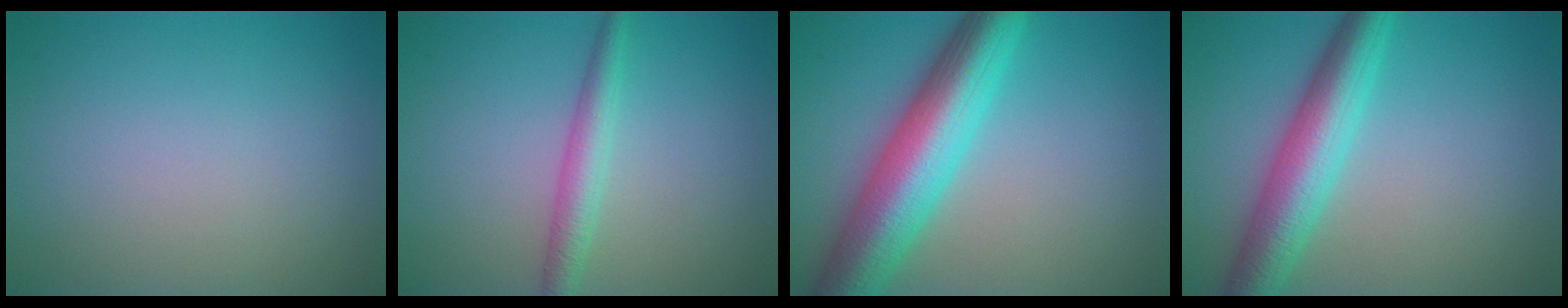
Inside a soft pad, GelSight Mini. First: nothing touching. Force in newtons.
{"total": 2.7, "press": 2.7, "slide": 0.0}
{"total": 9.4, "press": 9.4, "slide": 0.3}
{"total": 6.3, "press": 6.3, "slide": 0.1}